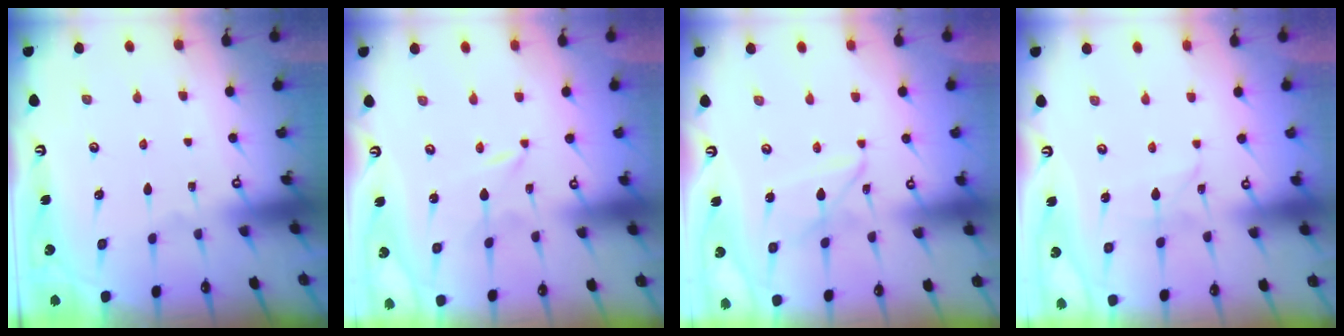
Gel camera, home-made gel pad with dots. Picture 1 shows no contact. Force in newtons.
{"total": 0.0}
{"total": 6.9, "press": 6.9, "slide": 0.6}
{"total": 2.6, "press": 2.5, "slide": 0.3}